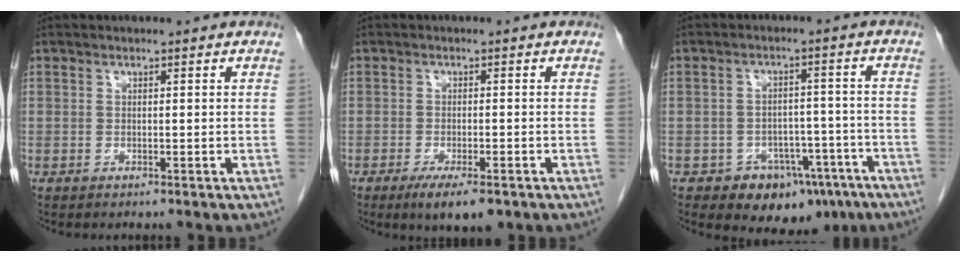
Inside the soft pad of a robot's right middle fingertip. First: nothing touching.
{"total": 5.8, "force": [-3.7, 1.4, 4.3], "torque": [-0.066, -0.012, -0.053]}
{"total": 9.4, "force": [-6.1, 6.3, 3.5], "torque": [-0.022, 0.031, -0.079]}